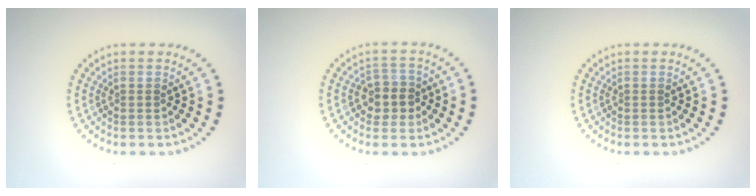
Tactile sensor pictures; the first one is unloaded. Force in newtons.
{"total": 2.6, "press": 2.4, "slide": 1.1}
{"total": 0.0}